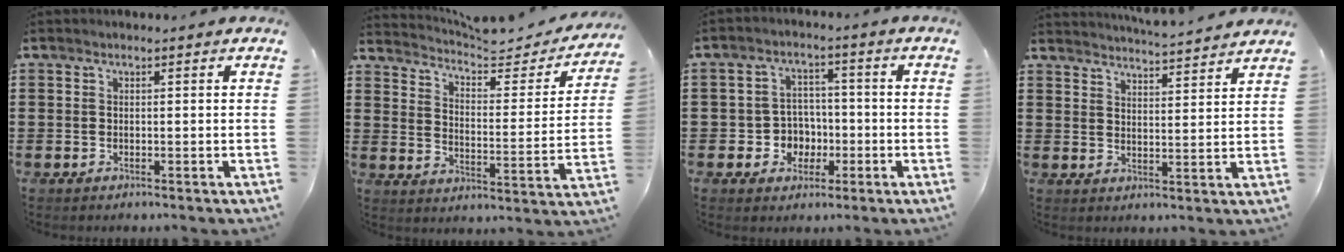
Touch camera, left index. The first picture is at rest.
{"total": 4.7, "force": [4.2, 1.1, 1.8], "torque": [-0.052, -0.029, 0.063]}
{"total": 4.9, "force": [-1.2, 4.5, 1.4], "torque": [-0.040, 0.012, -0.023]}
{"total": 4.3, "force": [4.2, -0.6, 0.3], "torque": [-0.022, -0.026, 0.074]}